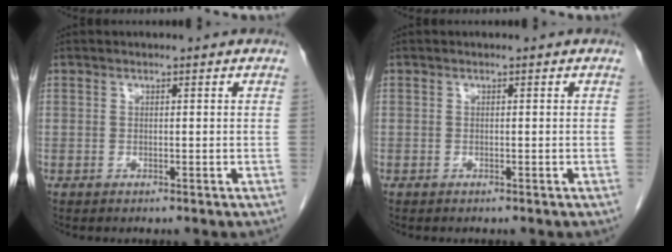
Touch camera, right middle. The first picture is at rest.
{"total": 0.0}